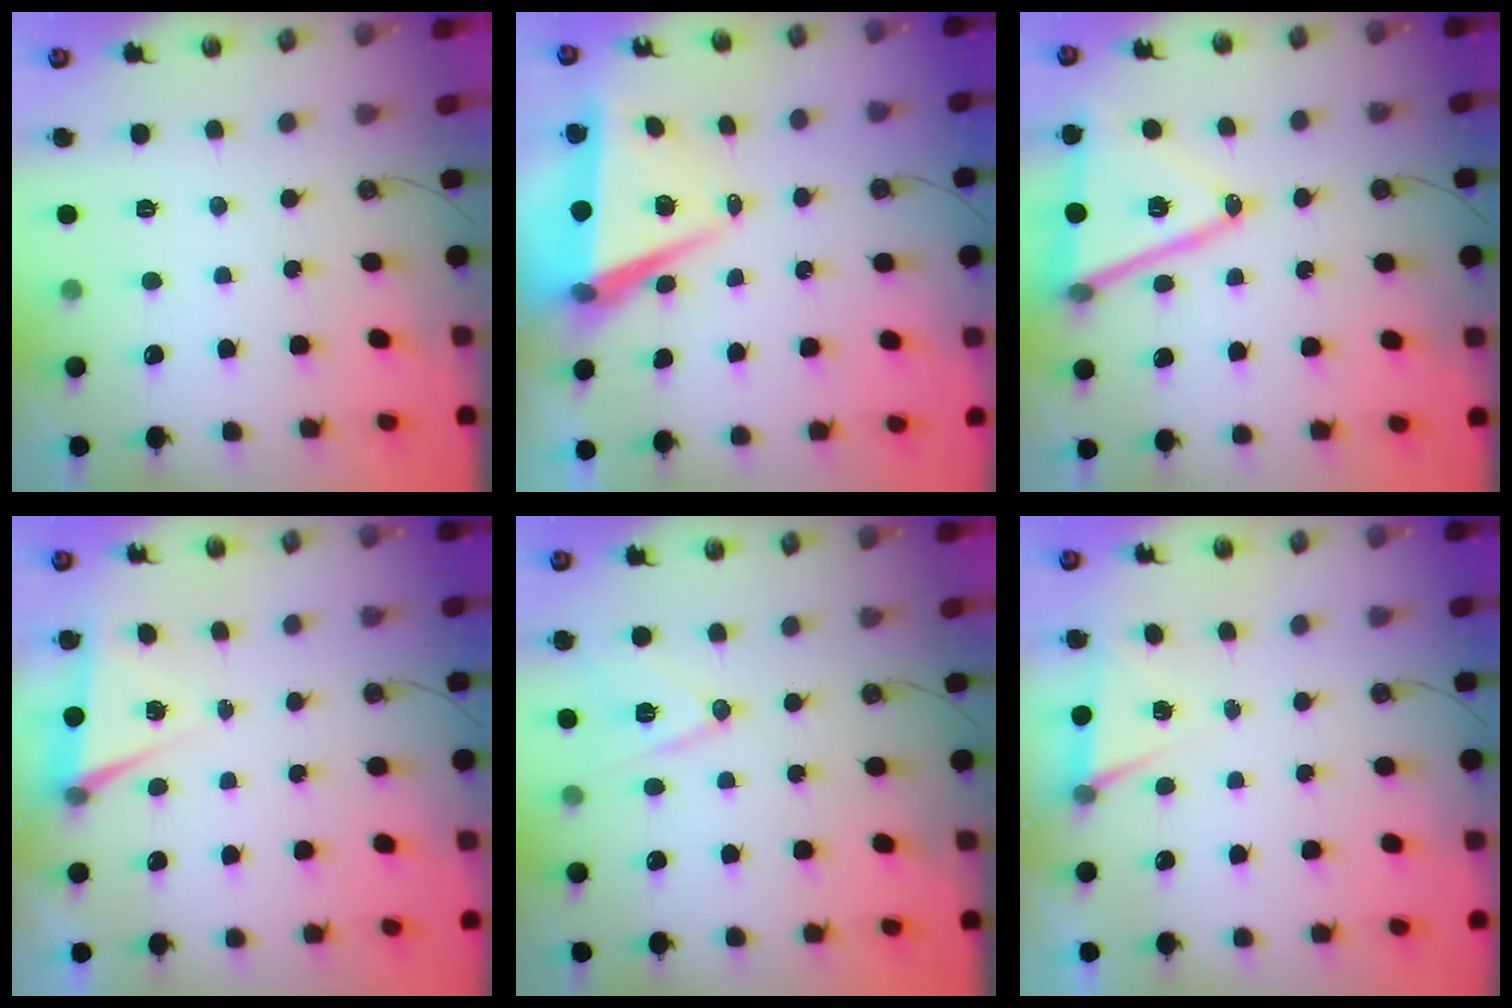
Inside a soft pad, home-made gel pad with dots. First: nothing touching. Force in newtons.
{"total": 8.1, "press": 6.9, "slide": 4.2}
{"total": 16.0, "press": 15.6, "slide": 3.6}
{"total": 5.1, "press": 2.3, "slide": 4.5}
{"total": 11.5, "press": 11.1, "slide": 3.3}
{"total": 4.9, "press": 1.9, "slide": 4.5}